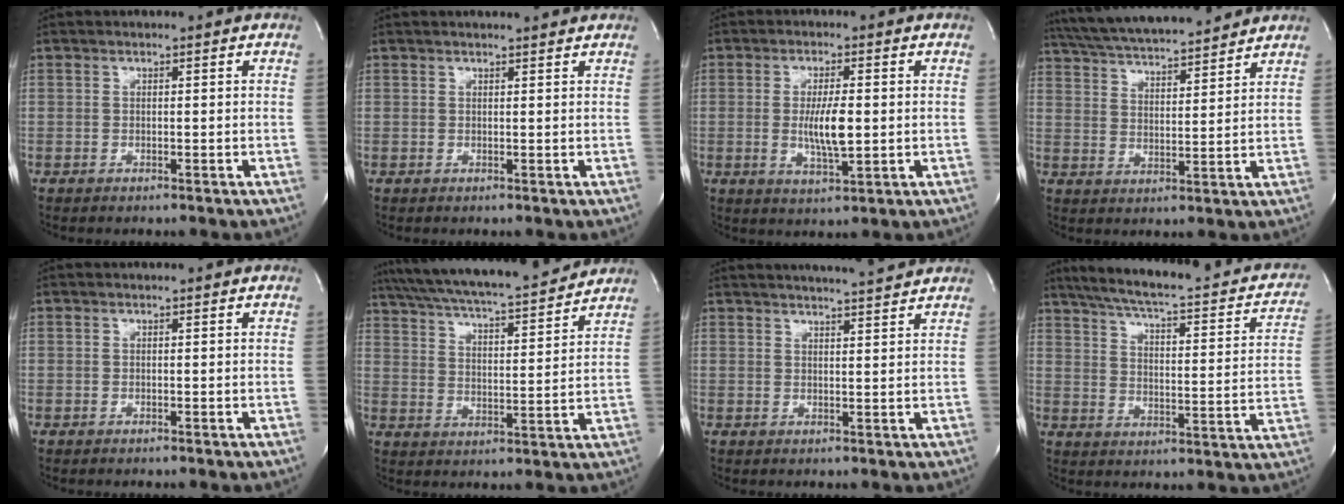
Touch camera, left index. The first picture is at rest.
{"total": 3.1, "force": [3.0, 0.0, 0.8], "torque": [-0.015, 0.009, 0.034]}
{"total": 6.1, "force": [-0.2, 1.1, 6.0], "torque": [-0.115, -0.011, -0.002]}
{"total": 17.2, "force": [15.6, 2.0, 6.9], "torque": [-0.129, 0.031, 0.249]}
{"total": 0.0}
{"total": 19.7, "force": [17.7, 1.9, 8.4], "torque": [-0.153, 0.014, 0.266]}
{"total": 8.7, "force": [8.1, -0.3, 2.9], "torque": [-0.051, 0.009, 0.105]}
{"total": 25.0, "force": [20.1, 5.4, 13.9], "torque": [-0.202, 0.004, 0.249]}